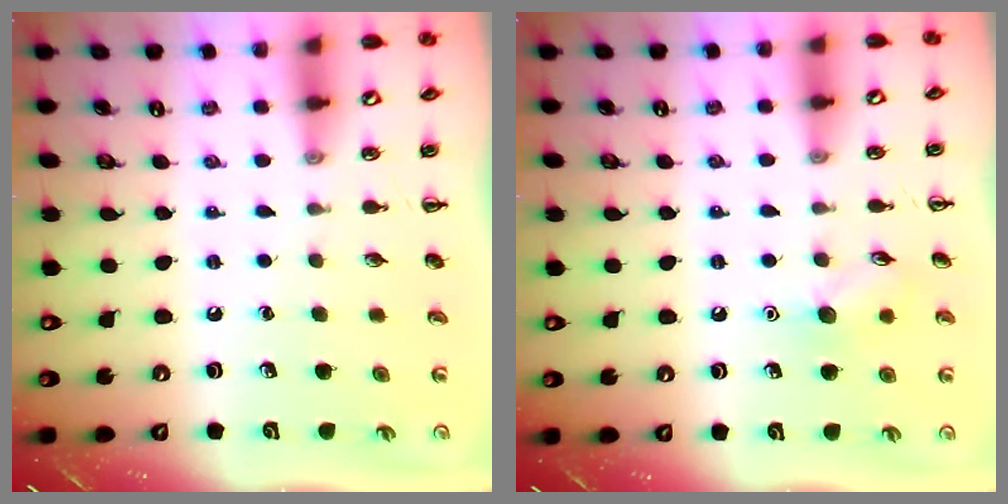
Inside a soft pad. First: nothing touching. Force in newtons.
{"total": 7.5, "press": 7.3, "slide": 1.4}